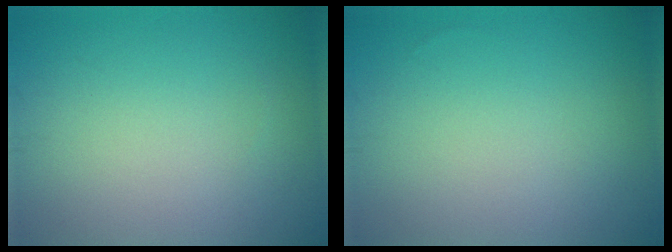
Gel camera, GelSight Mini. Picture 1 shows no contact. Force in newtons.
{"total": 0.0}